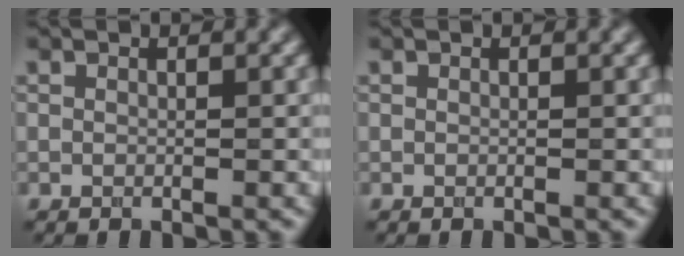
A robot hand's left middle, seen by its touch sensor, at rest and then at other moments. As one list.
[{"total": 0.0}]